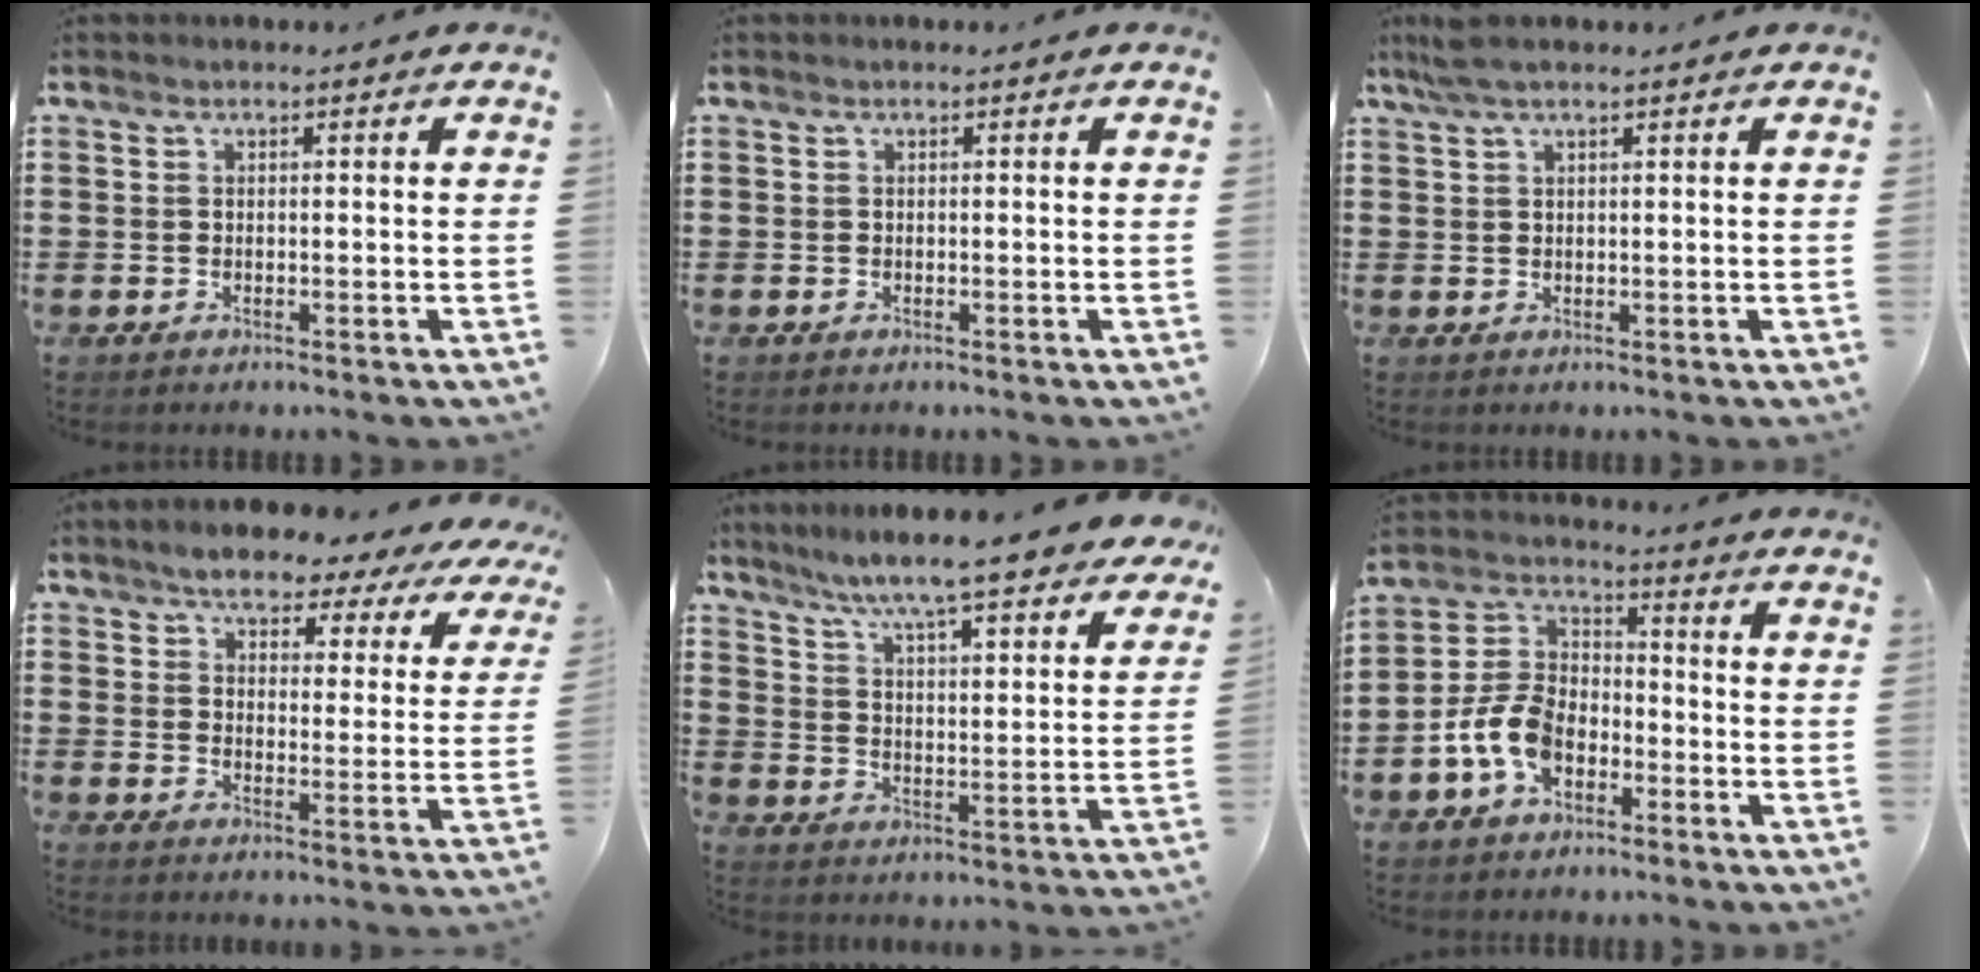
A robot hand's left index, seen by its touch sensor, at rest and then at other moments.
{"total": 0.0}
{"total": 2.8, "force": [1.9, 0.4, 2.0], "torque": [-0.042, 0.003, 0.036]}
{"total": 5.2, "force": [4.8, 1.2, 1.4], "torque": [-0.047, -0.027, 0.079]}
{"total": 7.0, "force": [6.4, -0.7, 2.7], "torque": [-0.081, -0.048, 0.104]}
{"total": 8.6, "force": [-3.9, 5.4, 5.5], "torque": [-0.159, 0.001, -0.086]}